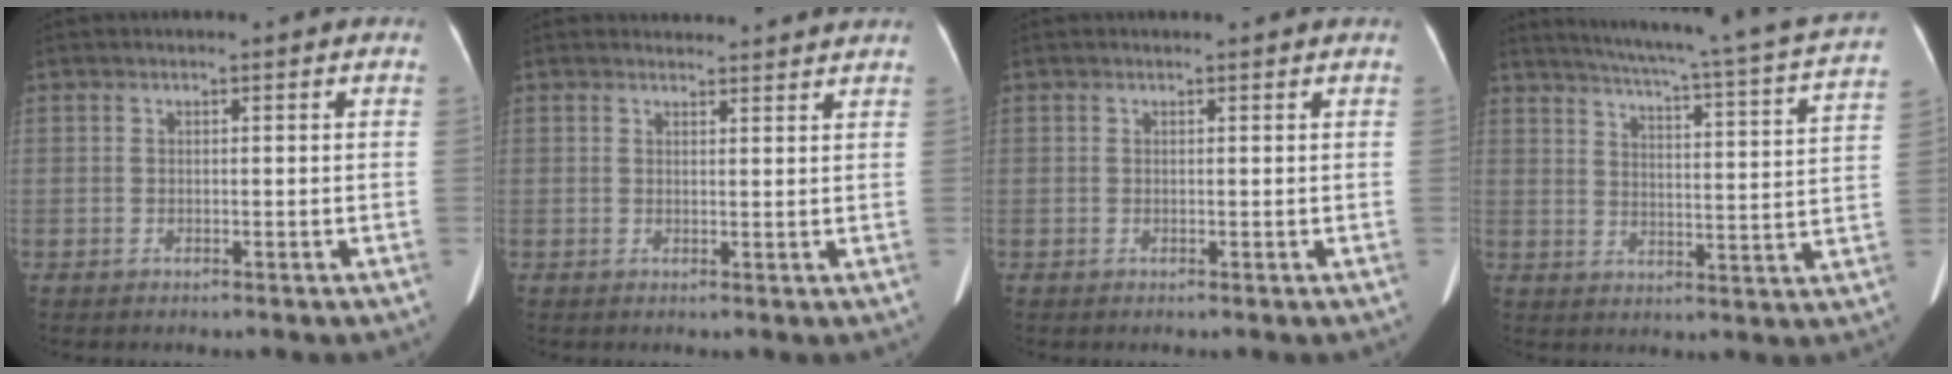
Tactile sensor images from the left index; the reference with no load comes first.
{"total": 5.7, "force": [5.7, 0.4, 0.5], "torque": [-0.006, 0.014, 0.057]}
{"total": 1.8, "force": [1.8, 0.1, 0.2], "torque": [-0.009, 0.008, 0.018]}
{"total": 22.9, "force": [20.5, -0.5, 10.2], "torque": [-0.157, -0.052, 0.250]}